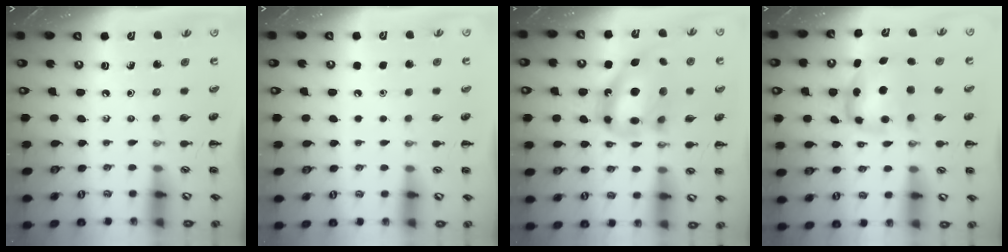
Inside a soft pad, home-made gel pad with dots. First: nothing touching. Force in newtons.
{"total": 1.7, "press": 1.7, "slide": 0.1}
{"total": 16.9, "press": 16.3, "slide": 4.4}
{"total": 6.0, "press": 5.9, "slide": 0.7}